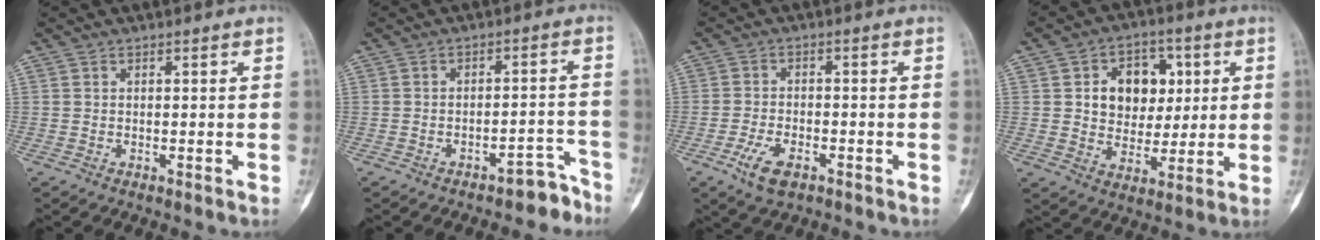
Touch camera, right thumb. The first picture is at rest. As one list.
[{"total": 5.2, "force": [-4.4, 2.2, 1.7], "torque": [0.001, 0.065, -0.055]}, {"total": 5.9, "force": [-3.2, 2.9, 4.1], "torque": [-0.082, 0.011, -0.055]}, {"total": 11.8, "force": [2.7, 9.1, 7.0], "torque": [-0.050, -0.001, 0.047]}]